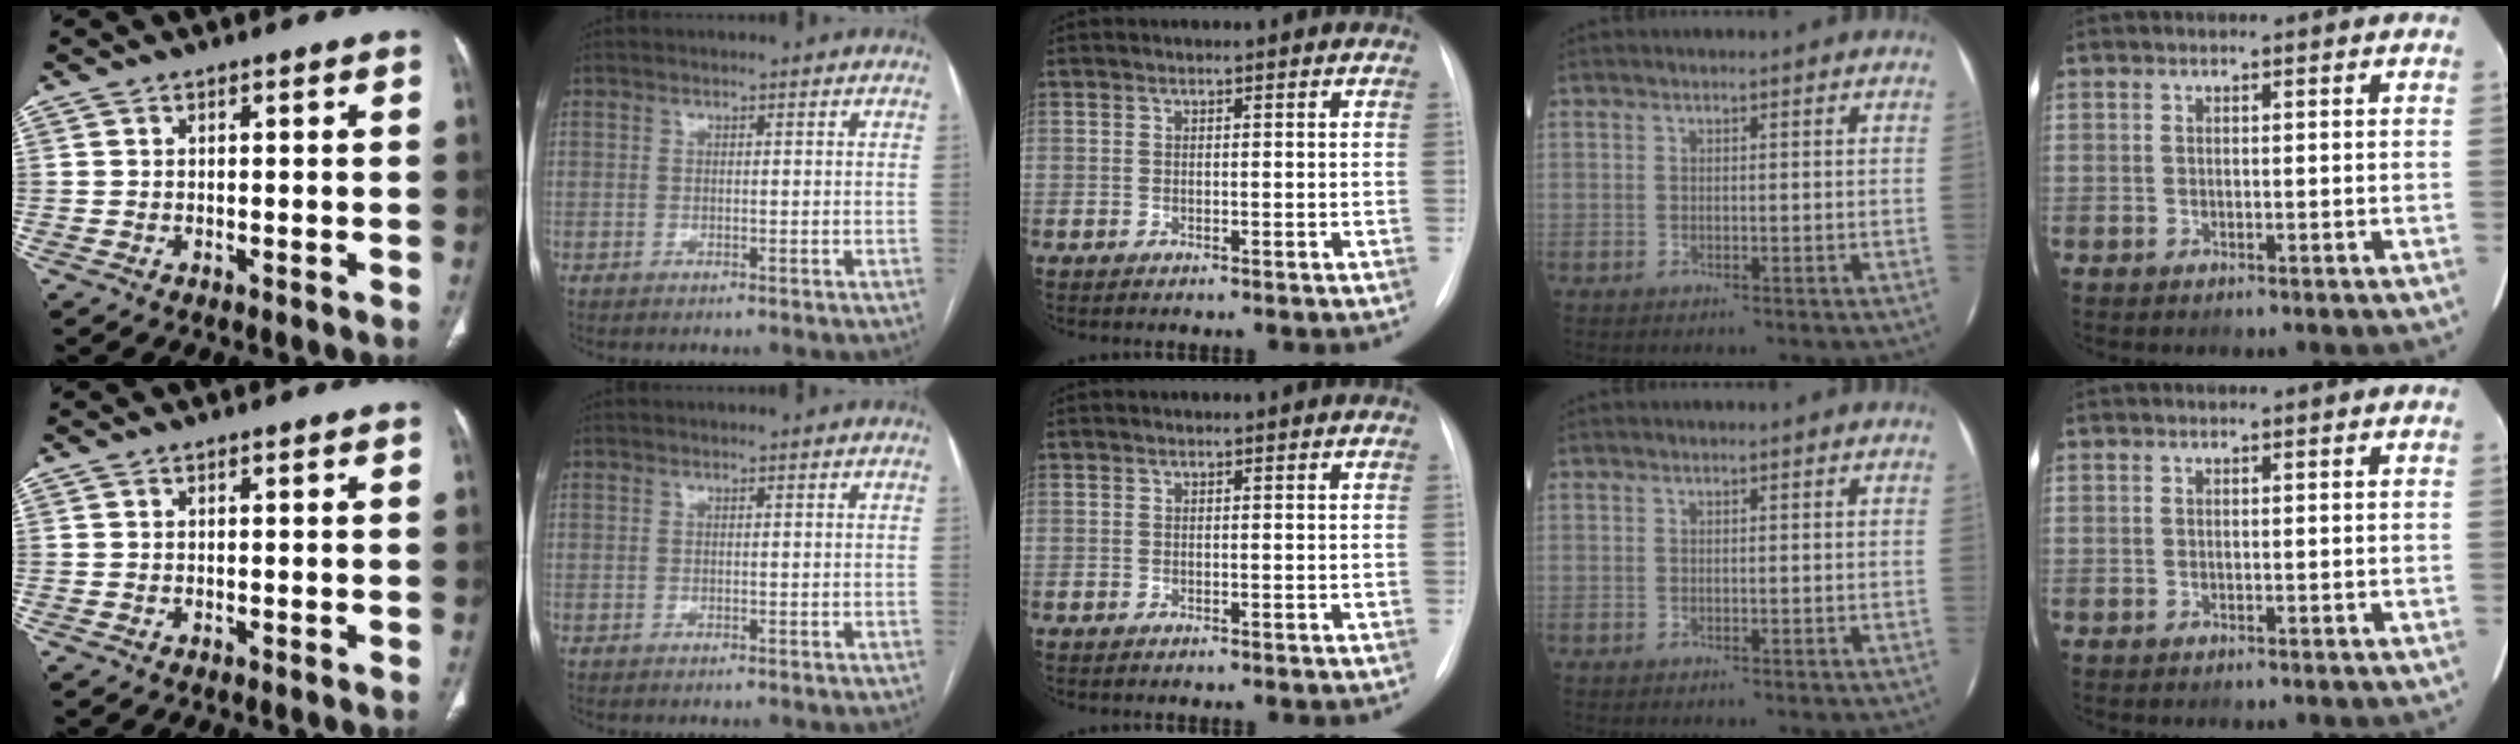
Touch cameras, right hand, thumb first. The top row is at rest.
{}